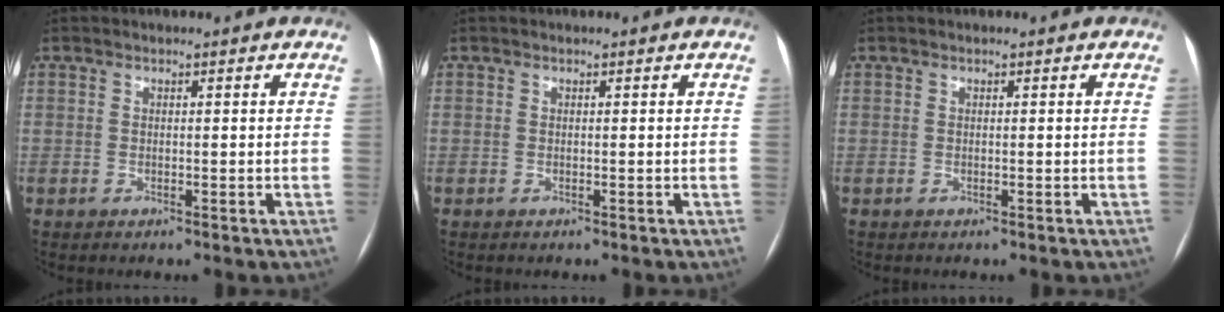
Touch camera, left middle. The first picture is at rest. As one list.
[{"total": 0.0}, {"total": 0.0}]